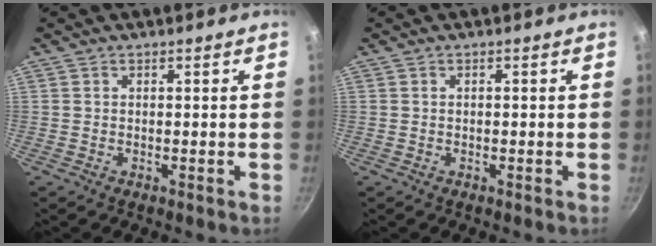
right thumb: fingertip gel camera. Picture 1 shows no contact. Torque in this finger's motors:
{"motor_torque": [-0.18, -0.06, -0.18, 0.29, 0.10]}